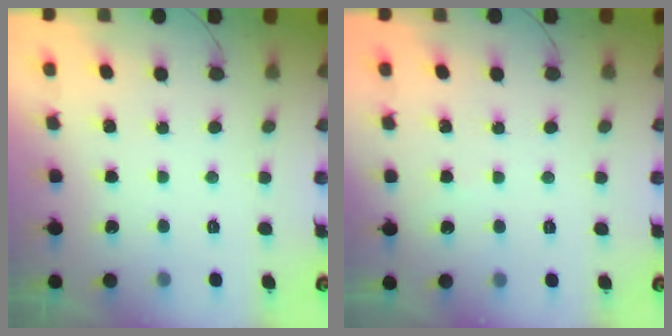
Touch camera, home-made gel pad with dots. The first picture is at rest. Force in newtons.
{"total": 2.1, "press": 2.1, "slide": 0.3}